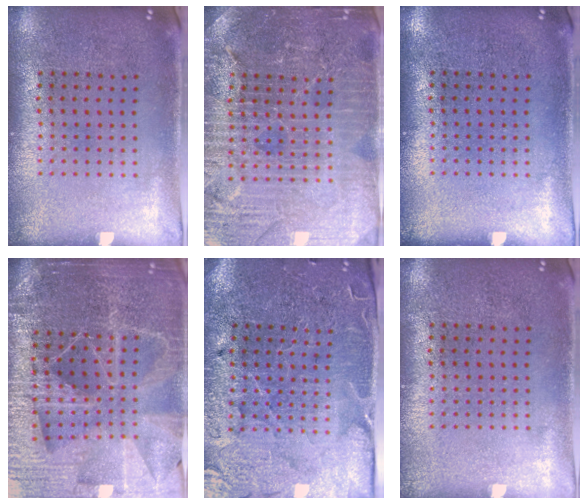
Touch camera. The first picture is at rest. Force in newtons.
{"total": 4.5, "press": 4.2, "slide": 1.5}
{"total": 0.0}
{"total": 5.5, "press": 4.9, "slide": 2.6}
{"total": 3.7, "press": 3.6, "slide": 0.7}
{"total": 0.0}